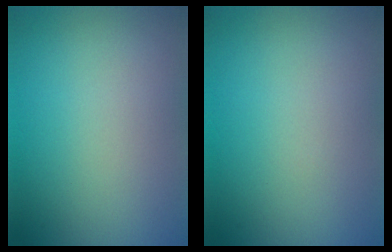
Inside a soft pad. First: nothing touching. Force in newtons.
{"total": 0.0}